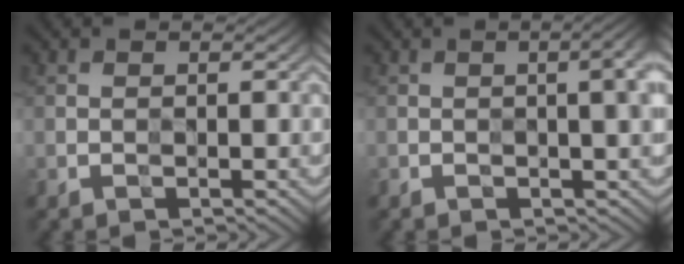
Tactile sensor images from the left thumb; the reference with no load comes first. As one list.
[{"total": 4.7, "force": [0.4, 1.3, 4.5], "torque": [-0.056, 0.006, 0.005]}]